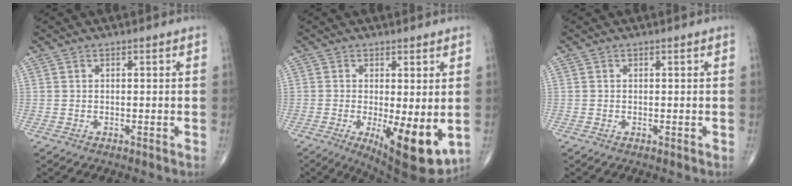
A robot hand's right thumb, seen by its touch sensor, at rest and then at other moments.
{"total": 11.9, "force": [-2.4, 4.1, 11.0], "torque": [-0.158, -0.027, -0.024]}
{"total": 0.0}